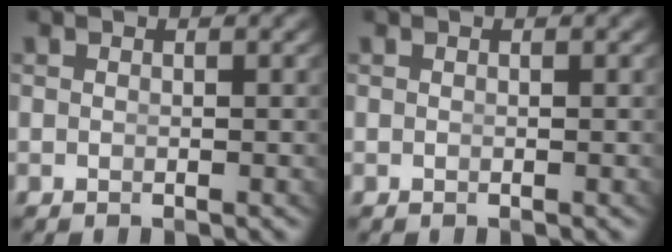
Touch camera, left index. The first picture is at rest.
{"total": 0.0}